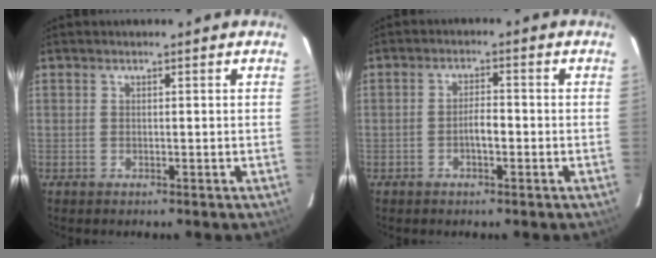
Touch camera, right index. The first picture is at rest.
{"total": 2.7, "force": [-1.2, 0.8, 2.3], "torque": [-0.047, 0.006, -0.019]}